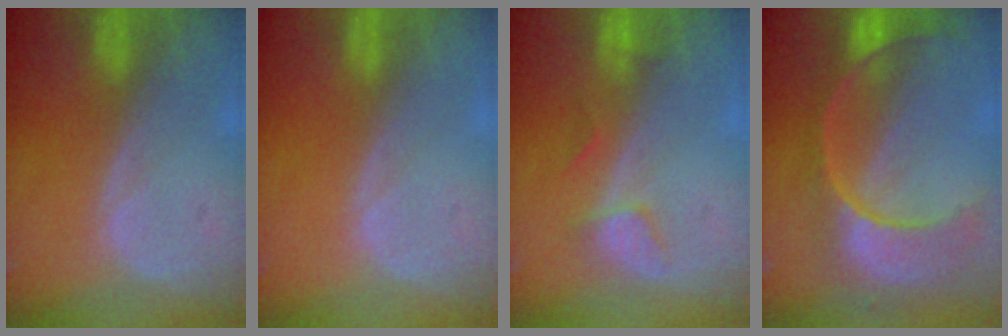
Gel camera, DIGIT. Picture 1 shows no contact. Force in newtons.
{"total": 0.0}
{"total": 2.8, "press": 2.7, "slide": 0.4}
{"total": 11.1, "press": 9.3, "slide": 6.1}